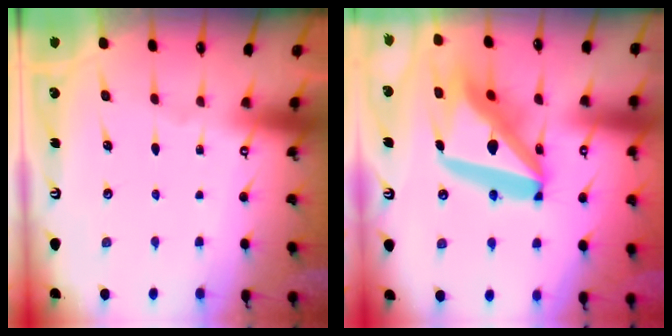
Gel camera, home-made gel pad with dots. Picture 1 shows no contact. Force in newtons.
{"total": 22.1, "press": 21.9, "slide": 2.7}